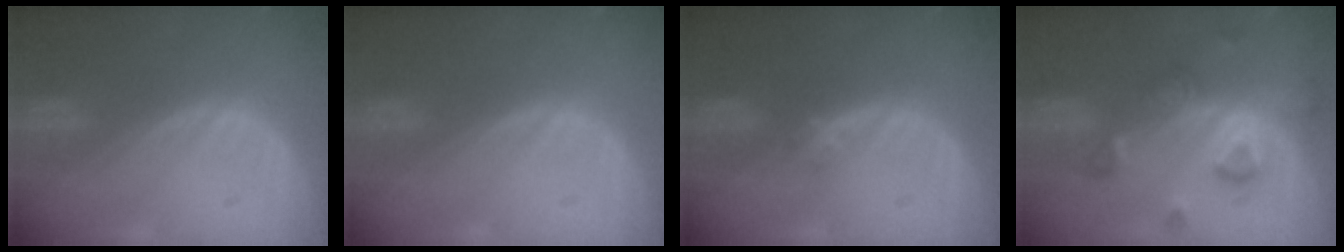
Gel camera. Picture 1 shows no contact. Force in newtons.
{"total": 0.0}
{"total": 1.4, "press": 1.2, "slide": 0.7}
{"total": 7.8, "press": 7.0, "slide": 3.5}